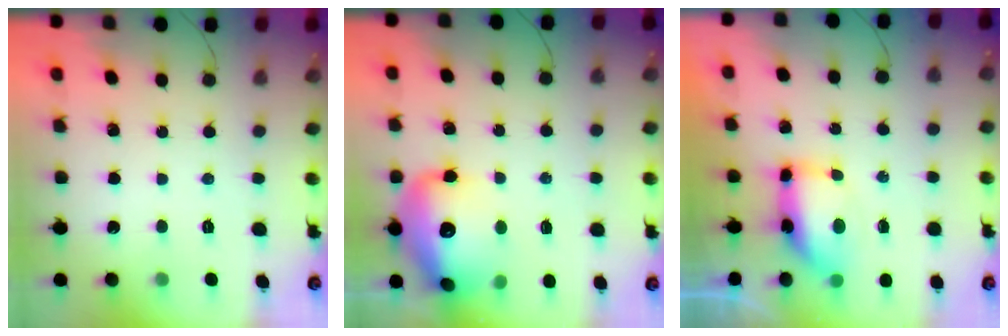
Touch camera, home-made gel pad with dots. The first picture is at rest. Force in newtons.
{"total": 19.7, "press": 19.6, "slide": 2.8}
{"total": 8.3, "press": 8.2, "slide": 1.2}